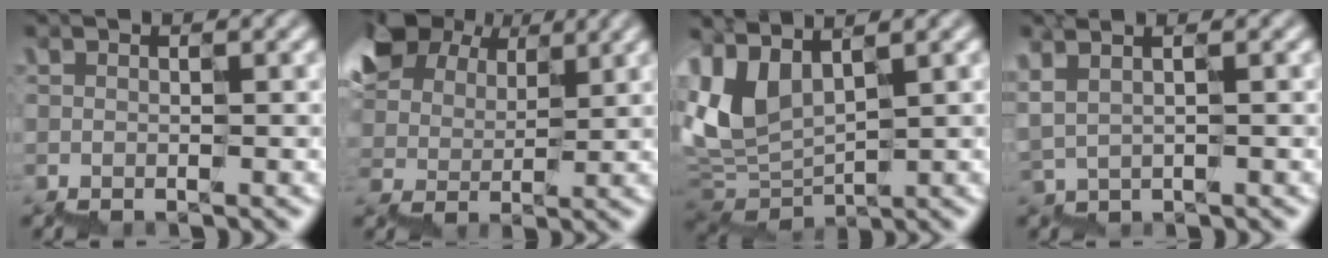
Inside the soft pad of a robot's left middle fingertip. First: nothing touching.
{"total": 11.8, "force": [7.0, 7.7, 5.5], "torque": [-0.143, 0.050, 0.122]}
{"total": 5.0, "force": [3.3, 2.6, 2.8], "torque": [-0.076, 0.005, 0.073]}
{"total": 2.9, "force": [2.3, 0.8, 1.6], "torque": [-0.026, 0.015, 0.045]}